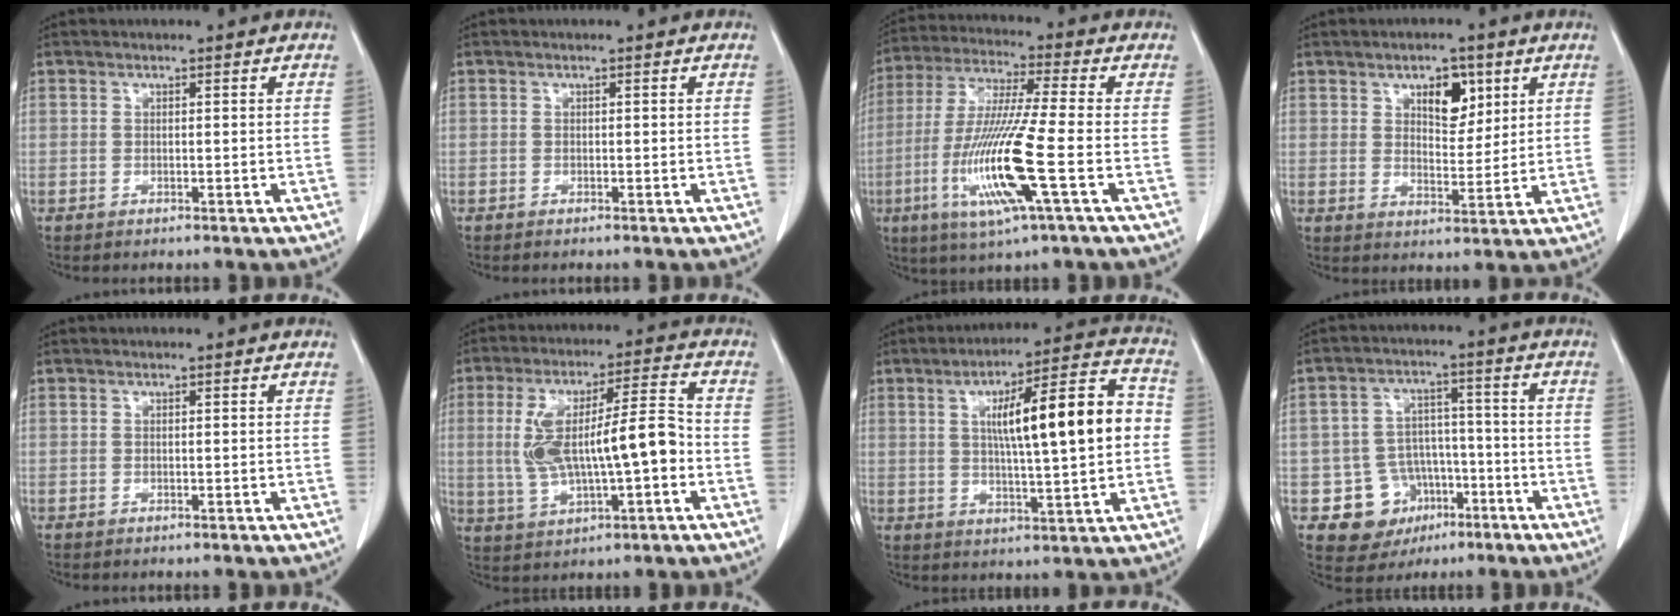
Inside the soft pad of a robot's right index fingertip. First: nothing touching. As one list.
[{"total": 0.0}, {"total": 15.0, "force": [-4.4, -0.2, 14.4], "torque": [-0.301, -0.021, -0.086]}, {"total": 6.2, "force": [3.1, 3.1, 4.4], "torque": [-0.066, 0.002, 0.051]}, {"total": 0.0}, {"total": 13.4, "force": [-1.0, 3.3, 13.0], "torque": [-0.246, 0.026, -0.006]}, {"total": 16.1, "force": [1.7, 2.3, 15.8], "torque": [-0.240, 0.031, 0.027]}, {"total": 9.3, "force": [-3.9, 8.2, 2.1], "torque": [-0.025, 0.031, -0.047]}]